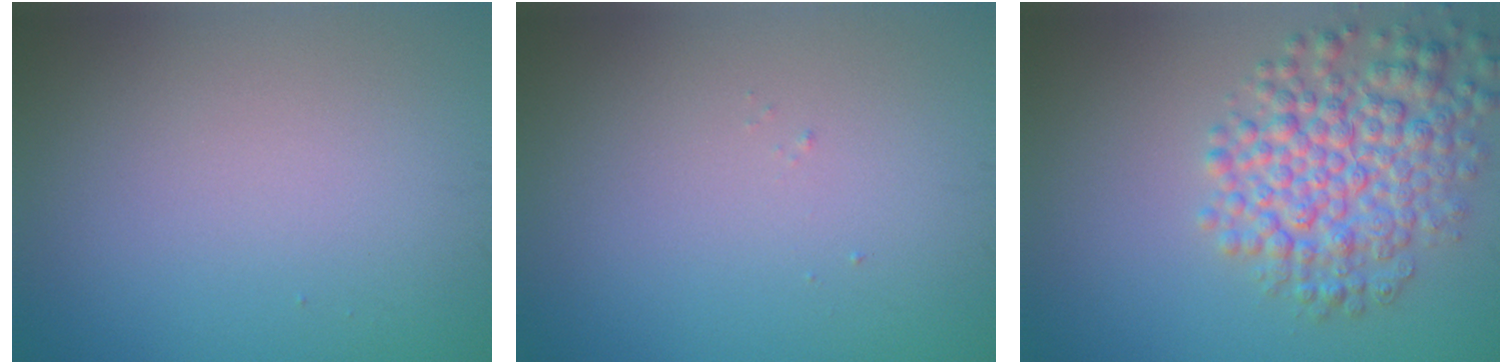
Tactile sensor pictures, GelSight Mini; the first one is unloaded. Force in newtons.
{"total": 0.0}
{"total": 6.4, "press": 6.4, "slide": 0.2}